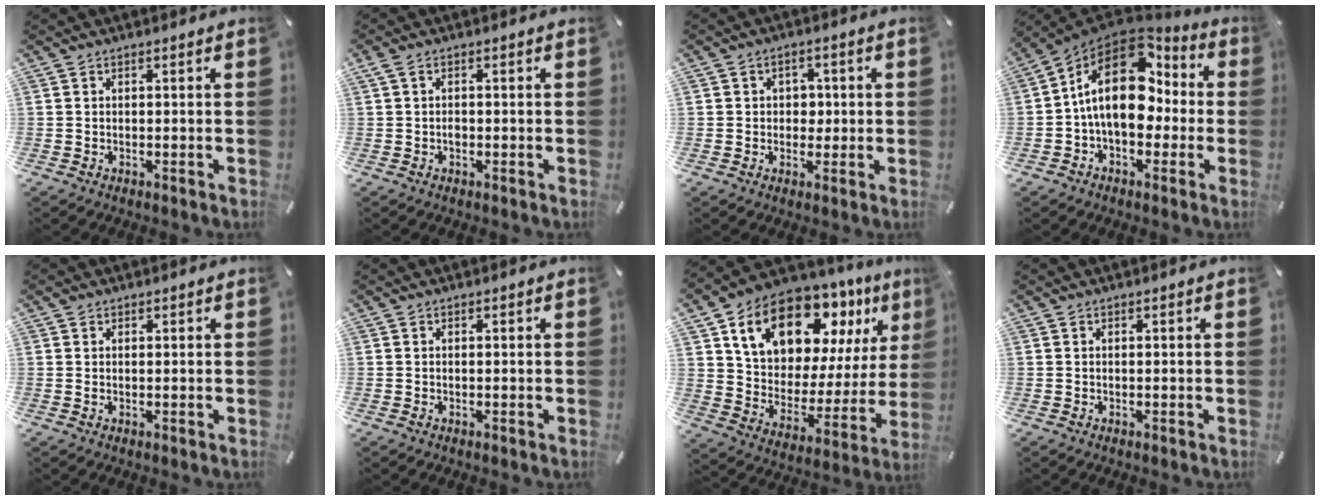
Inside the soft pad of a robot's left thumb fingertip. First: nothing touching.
{"total": 1.5, "force": [-0.4, 0.9, 1.2], "torque": [-0.023, 0.003, -0.009]}
{"total": 3.8, "force": [-0.1, 3.5, 1.4], "torque": [-0.018, 0.005, -0.008]}
{"total": 18.9, "force": [2.6, 12.3, 14.1], "torque": [-0.249, -0.008, 0.043]}
{"total": 0.8, "force": [0.5, 0.6, 0.3], "torque": [-0.007, 0.003, 0.008]}
{"total": 0.0}
{"total": 18.5, "force": [12.2, 10.7, 8.9], "torque": [-0.158, -0.075, 0.217]}
{"total": 0.0}